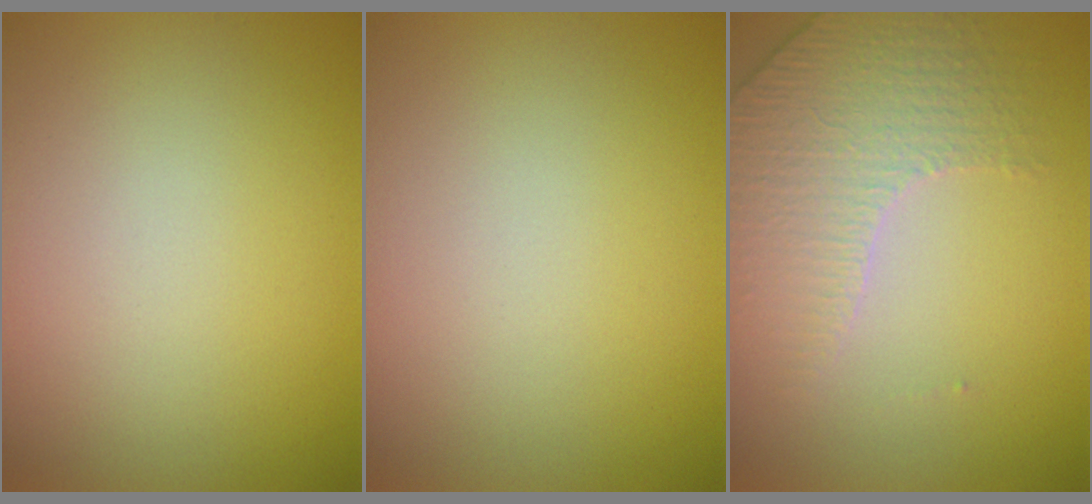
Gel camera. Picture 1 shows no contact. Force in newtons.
{"total": 0.0}
{"total": 4.4, "press": 3.1, "slide": 3.2}